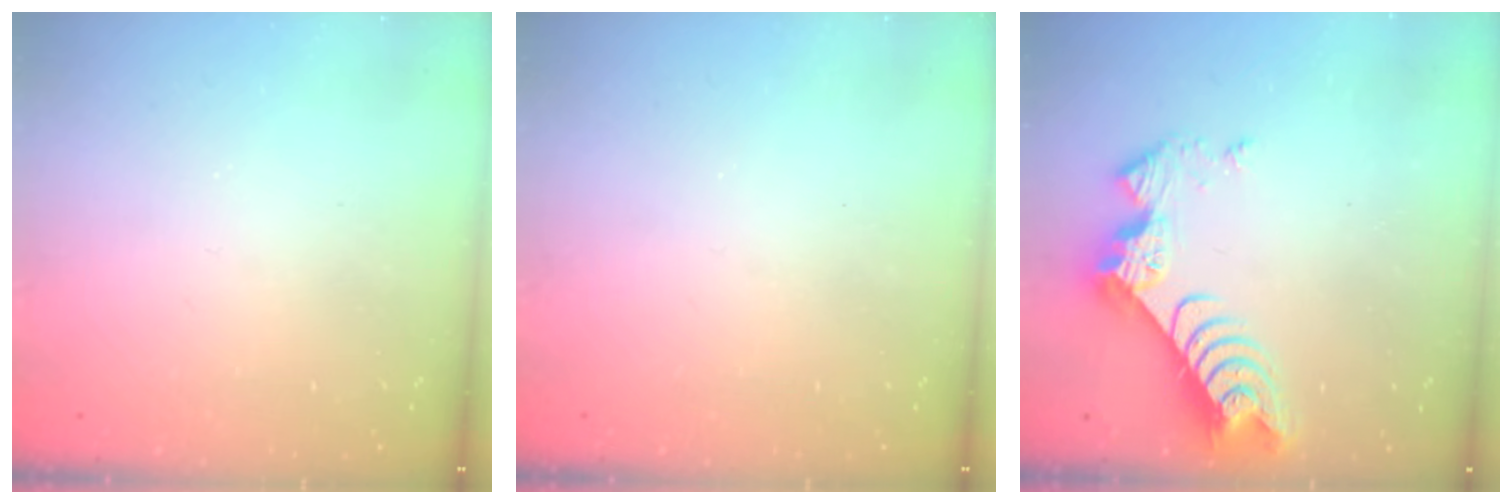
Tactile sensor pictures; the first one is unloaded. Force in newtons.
{"total": 0.0}
{"total": 9.5, "press": 9.5, "slide": 0.8}